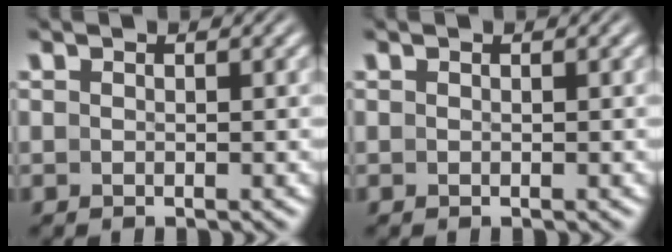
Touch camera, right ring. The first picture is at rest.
{"total": 0.0}